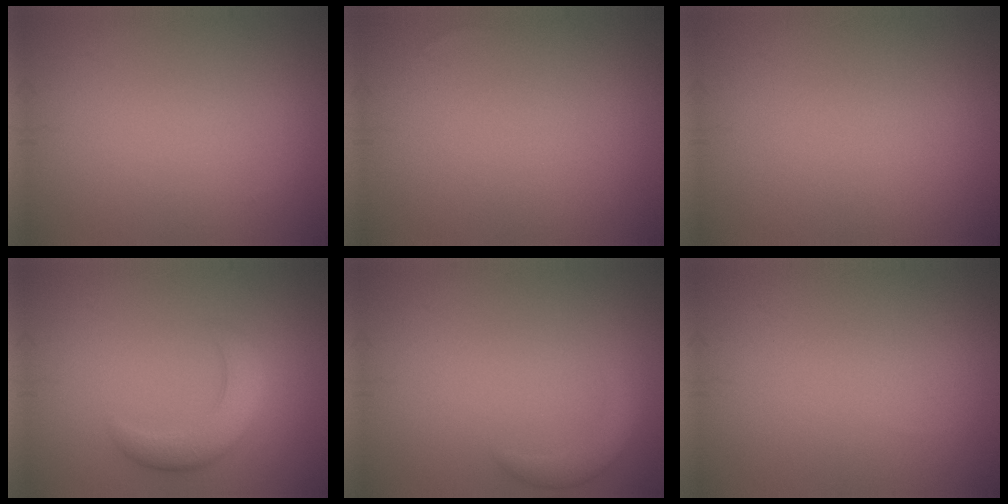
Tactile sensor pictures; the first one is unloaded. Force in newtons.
{"total": 0.0}
{"total": 0.0}
{"total": 3.5, "press": 3.5, "slide": 0.1}
{"total": 1.8, "press": 1.8, "slide": 0.1}
{"total": 0.0}